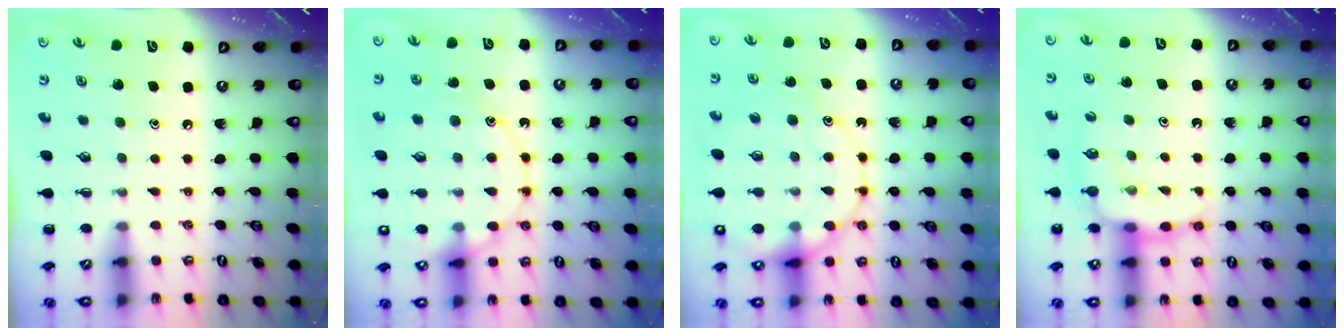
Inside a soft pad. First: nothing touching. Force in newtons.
{"total": 15.9, "press": 15.9, "slide": 1.2}
{"total": 18.5, "press": 18.3, "slide": 2.5}
{"total": 10.9, "press": 10.8, "slide": 1.5}